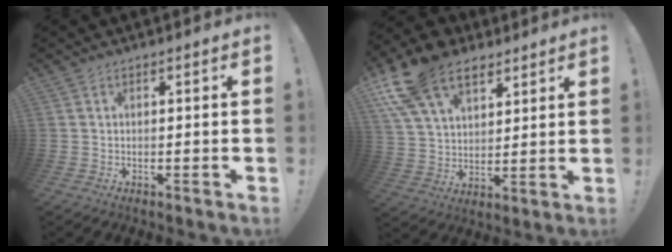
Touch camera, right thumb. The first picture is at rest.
{"total": 19.0, "force": [10.8, 12.1, 9.8], "torque": [-0.173, -0.053, 0.199]}